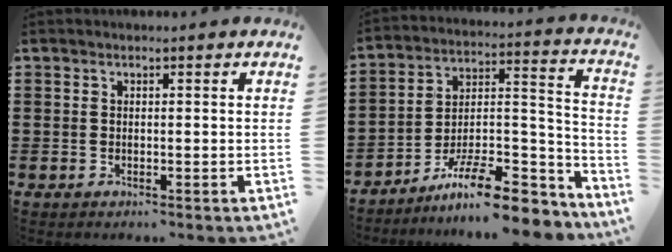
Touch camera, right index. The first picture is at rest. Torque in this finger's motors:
{"motor_torque": [0.00, -0.08, -0.61, -0.21]}